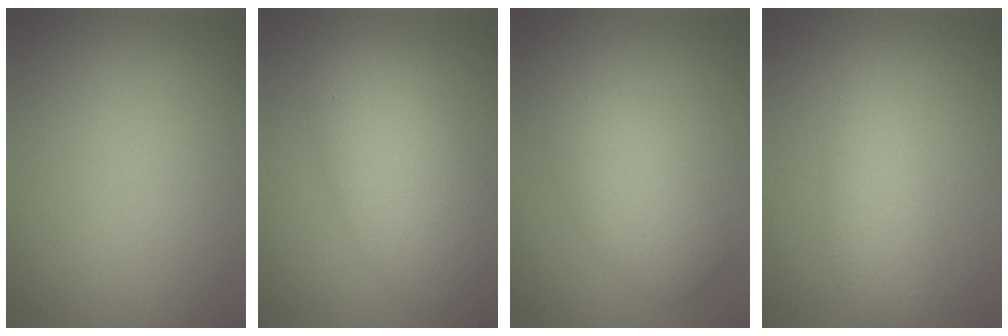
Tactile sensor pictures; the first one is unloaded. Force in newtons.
{"total": 7.4, "press": 7.4, "slide": 0.3}
{"total": 3.6, "press": 3.6, "slide": 0.1}
{"total": 2.9, "press": 2.9, "slide": 0.1}